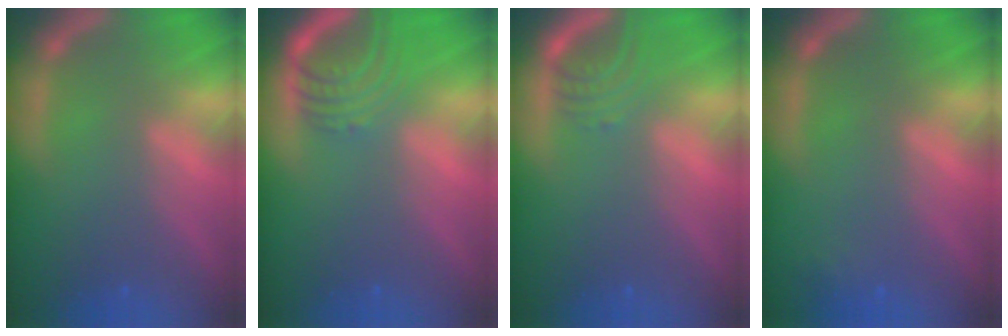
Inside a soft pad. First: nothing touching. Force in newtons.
{"total": 5.5}
{"total": 3.0}
{"total": 0.9}